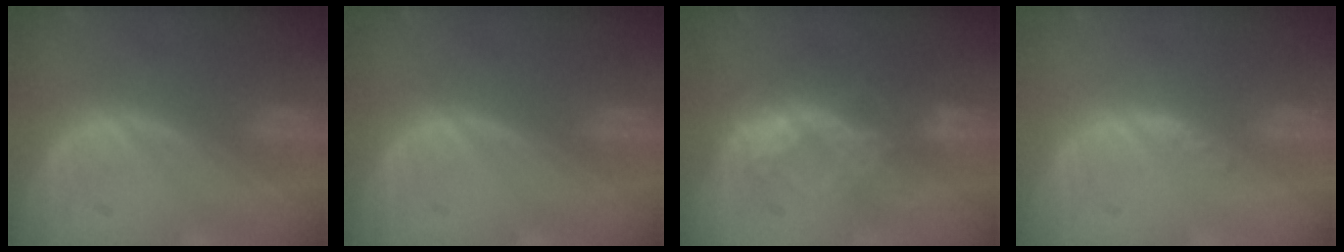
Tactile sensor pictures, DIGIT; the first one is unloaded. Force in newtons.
{"total": 0.0}
{"total": 6.5, "press": 6.5, "slide": 0.3}
{"total": 1.1, "press": 1.1, "slide": 0.1}